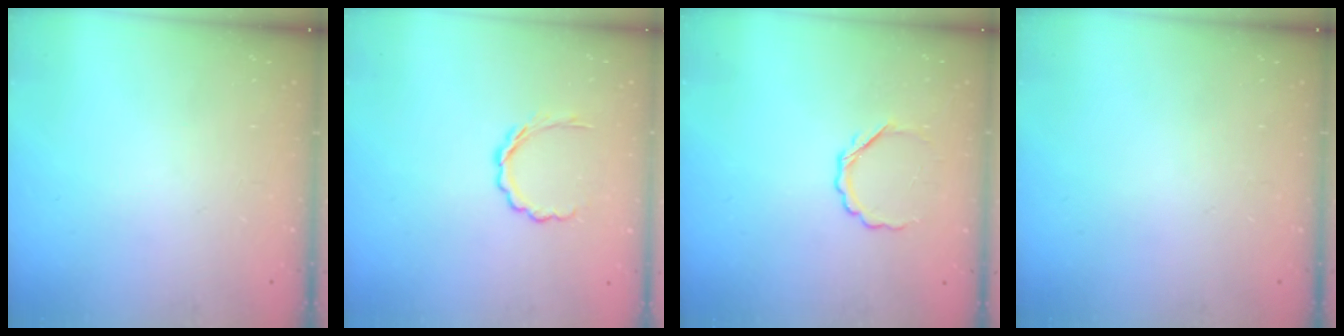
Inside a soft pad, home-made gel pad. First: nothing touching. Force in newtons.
{"total": 5.0, "press": 4.8, "slide": 1.6}
{"total": 4.2, "press": 4.1, "slide": 1.0}
{"total": 0.0}